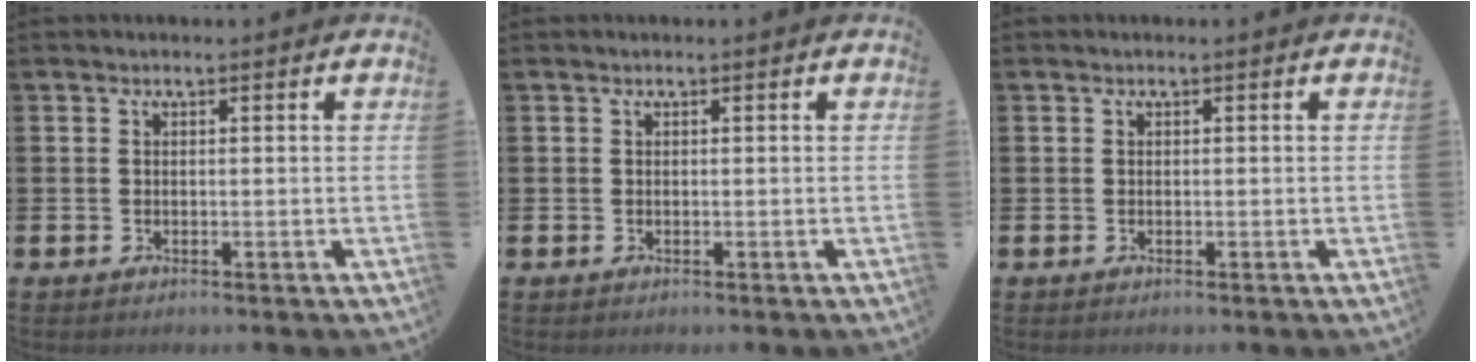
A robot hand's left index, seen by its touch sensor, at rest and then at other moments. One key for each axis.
{"total": 0.0}
{"total": 0.0}